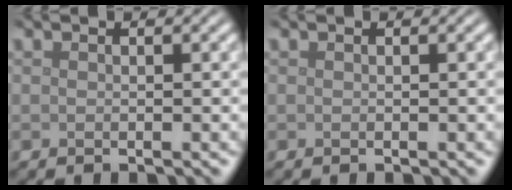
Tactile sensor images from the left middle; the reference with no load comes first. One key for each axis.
{"total": 0.0}